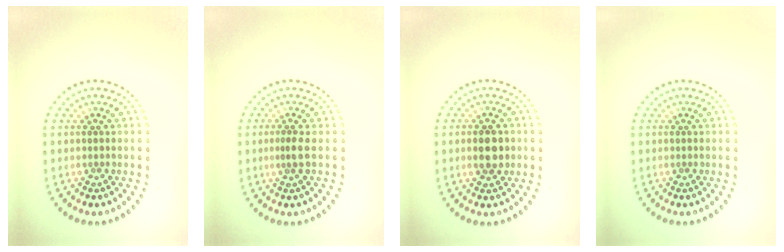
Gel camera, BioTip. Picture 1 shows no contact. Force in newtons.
{"total": 1.1, "press": 0.7, "slide": 0.9}
{"total": 3.0, "press": 3.0, "slide": 0.1}
{"total": 0.0}